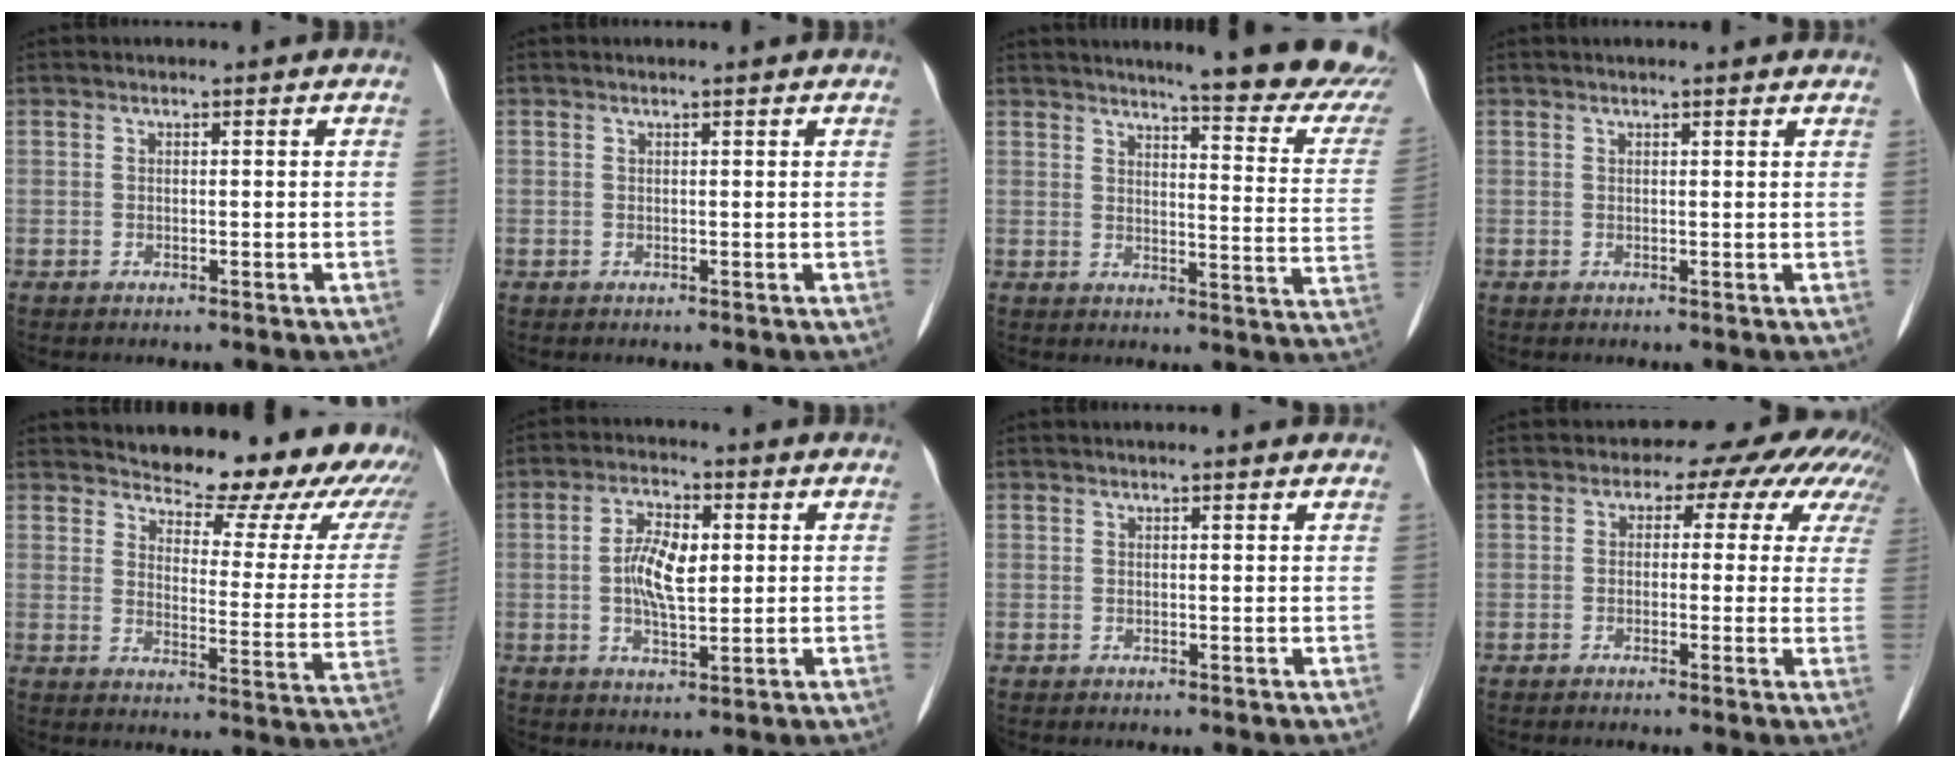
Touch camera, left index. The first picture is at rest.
{"total": 1.2, "force": [1.1, 0.2, 0.4], "torque": [-0.014, 0.017, 0.013]}
{"total": 19.2, "force": [16.6, 1.6, 9.5], "torque": [-0.107, -0.068, 0.182]}
{"total": 3.8, "force": [3.4, 0.5, 1.5], "torque": [-0.019, 0.015, 0.034]}
{"total": 21.5, "force": [18.6, 4.6, 9.8], "torque": [-0.116, -0.074, 0.213]}
{"total": 7.0, "force": [0.7, 2.8, 6.3], "torque": [-0.131, 0.007, 0.010]}
{"total": 3.4, "force": [3.0, 0.4, 1.4], "torque": [-0.019, 0.015, 0.031]}
{"total": 9.3, "force": [5.7, 5.4, 4.9], "torque": [-0.044, 0.042, 0.040]}